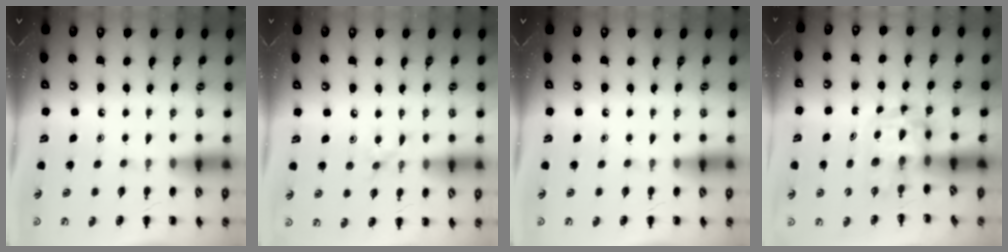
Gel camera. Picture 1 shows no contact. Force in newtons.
{"total": 3.9, "press": 3.7, "slide": 1.3}
{"total": 0.0}
{"total": 3.5, "press": 3.4, "slide": 0.6}